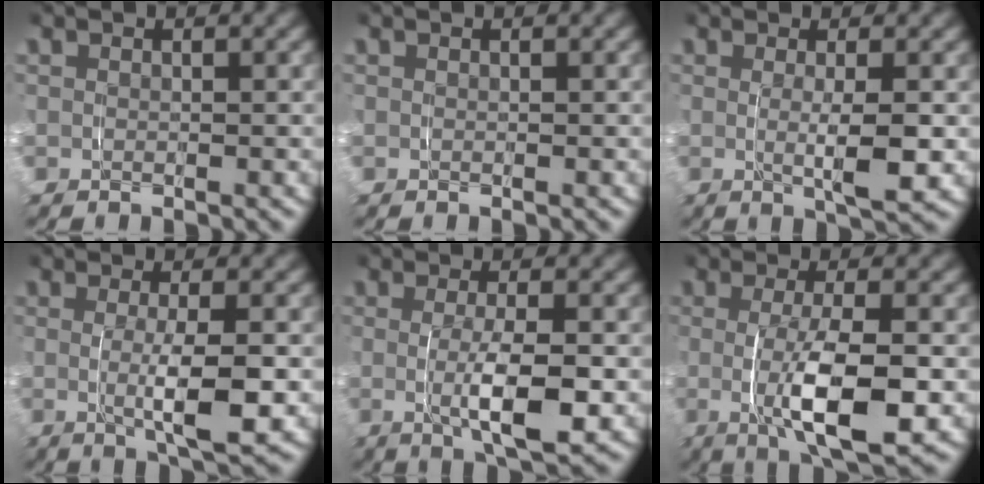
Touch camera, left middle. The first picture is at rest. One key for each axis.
{"total": 0.0}
{"total": 3.5, "fx": 0.1, "fy": 0.1, "fz": 3.5, "tx": -0.054, "ty": -0.010, "tz": 0.006}
{"total": 4.8, "fx": -0.1, "fy": 0.5, "fz": 4.8, "tx": -0.077, "ty": -0.010, "tz": 0.002}
{"total": 5.0, "fx": -0.4, "fy": 0.8, "fz": 4.9, "tx": -0.082, "ty": -0.011, "tz": -0.003}
{"total": 7.1, "fx": -1.0, "fy": 1.8, "fz": 6.8, "tx": -0.110, "ty": -0.008, "tz": -0.011}